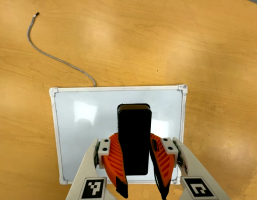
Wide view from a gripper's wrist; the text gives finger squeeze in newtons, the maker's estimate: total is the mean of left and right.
{"total": 9.4, "left": 7.8, "right": 10.9}